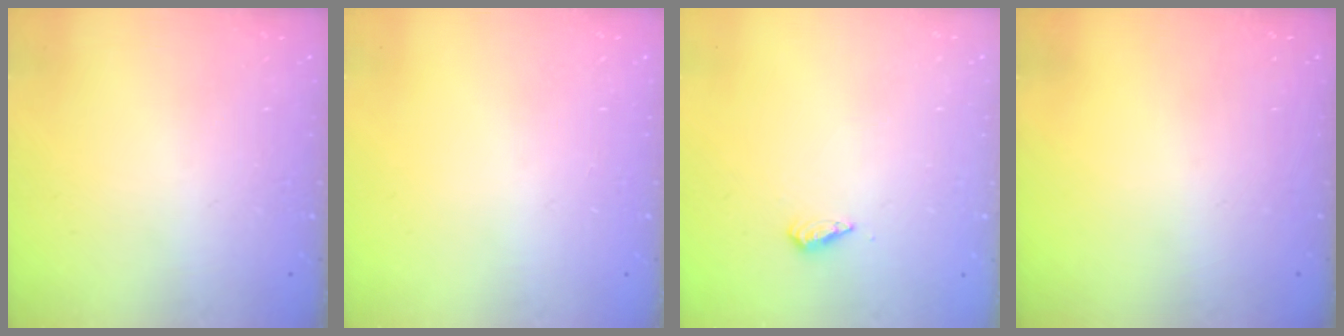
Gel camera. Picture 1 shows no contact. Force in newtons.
{"total": 0.0}
{"total": 4.2, "press": 4.1, "slide": 1.0}
{"total": 0.0}